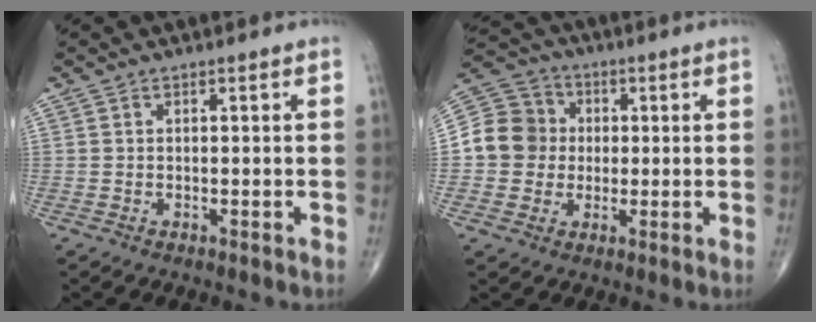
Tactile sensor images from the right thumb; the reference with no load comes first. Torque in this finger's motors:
{"motor_torque": [-0.34, 0.45, -0.18, -0.20, 0.04]}